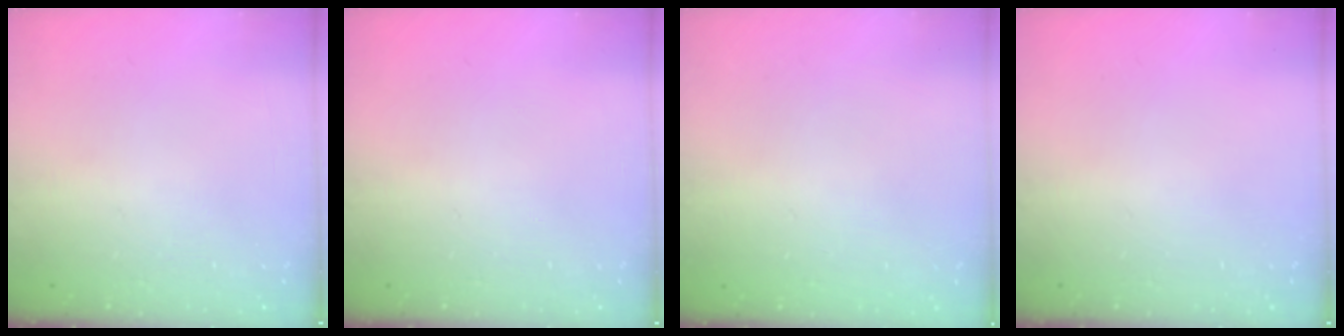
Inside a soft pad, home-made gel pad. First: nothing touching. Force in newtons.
{"total": 0.0}
{"total": 0.0}
{"total": 0.0}